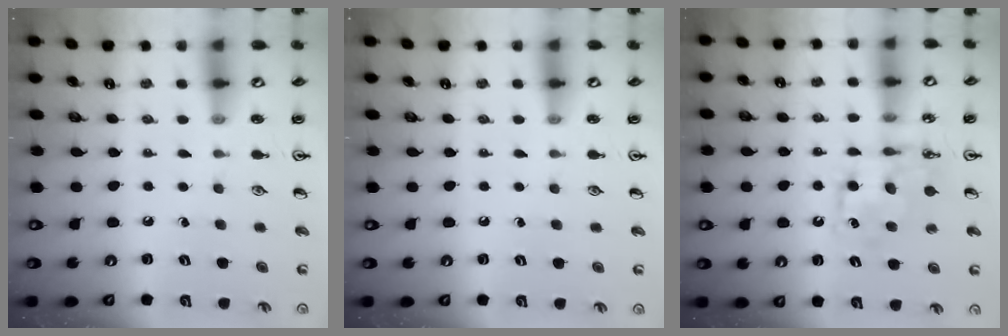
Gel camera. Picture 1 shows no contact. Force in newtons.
{"total": 0.0}
{"total": 8.1, "press": 8.1, "slide": 0.4}